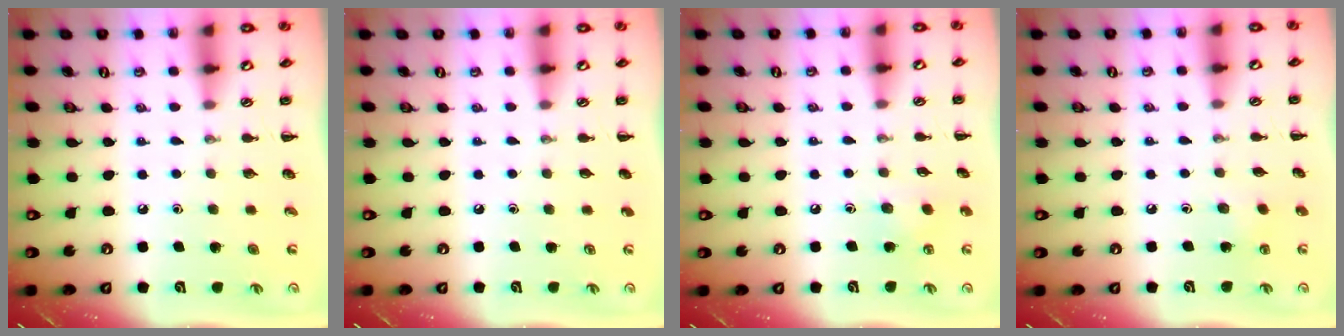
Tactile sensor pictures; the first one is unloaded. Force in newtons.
{"total": 0.0}
{"total": 6.0, "press": 5.9, "slide": 1.5}
{"total": 3.0, "press": 2.9, "slide": 0.9}